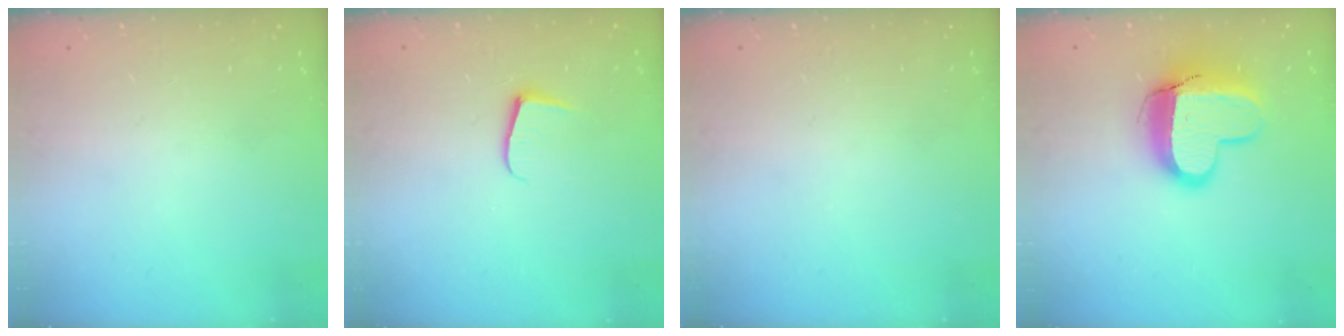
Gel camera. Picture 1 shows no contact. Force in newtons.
{"total": 5.4, "press": 5.4, "slide": 0.5}
{"total": 0.0}
{"total": 12.7, "press": 12.7, "slide": 1.4}